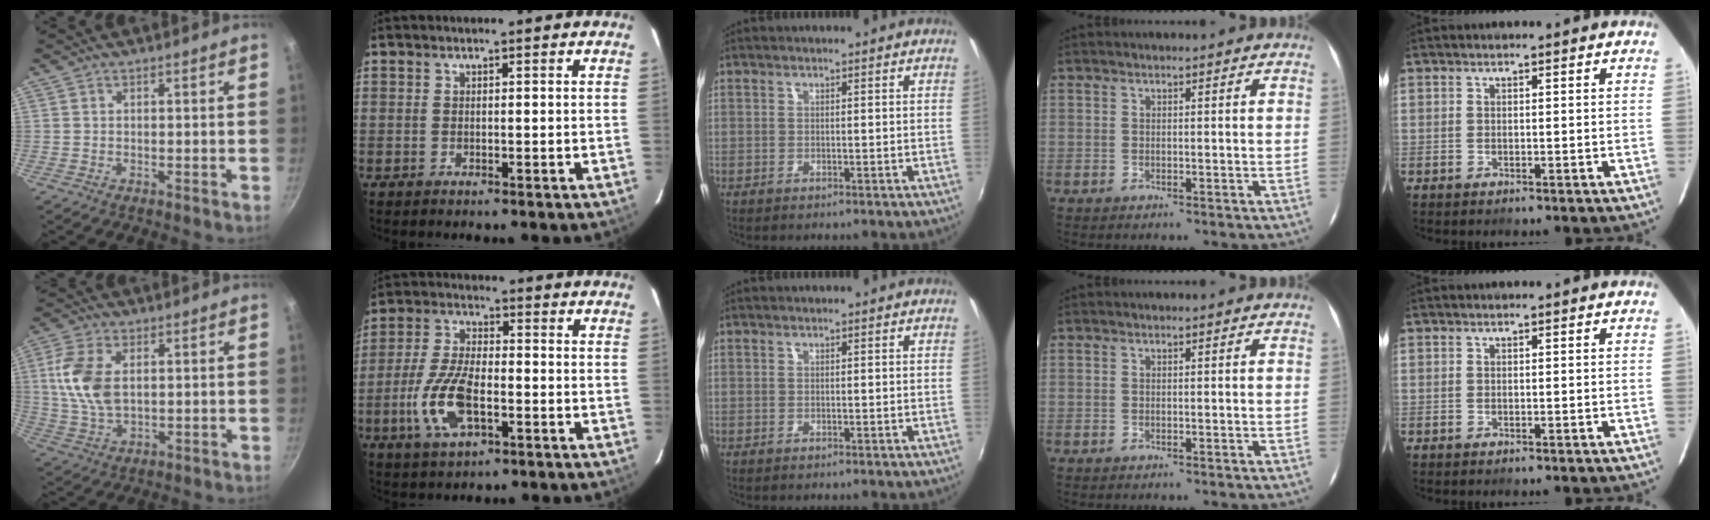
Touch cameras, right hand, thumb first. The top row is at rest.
{"thumb": {"total": 10.7, "force": [1.9, 6.2, 8.5], "torque": [-0.169, -0.003, 0.038]}, "index": {"total": 11.6, "force": [-3.9, 4.9, 9.8], "torque": [-0.210, -0.002, -0.072]}}